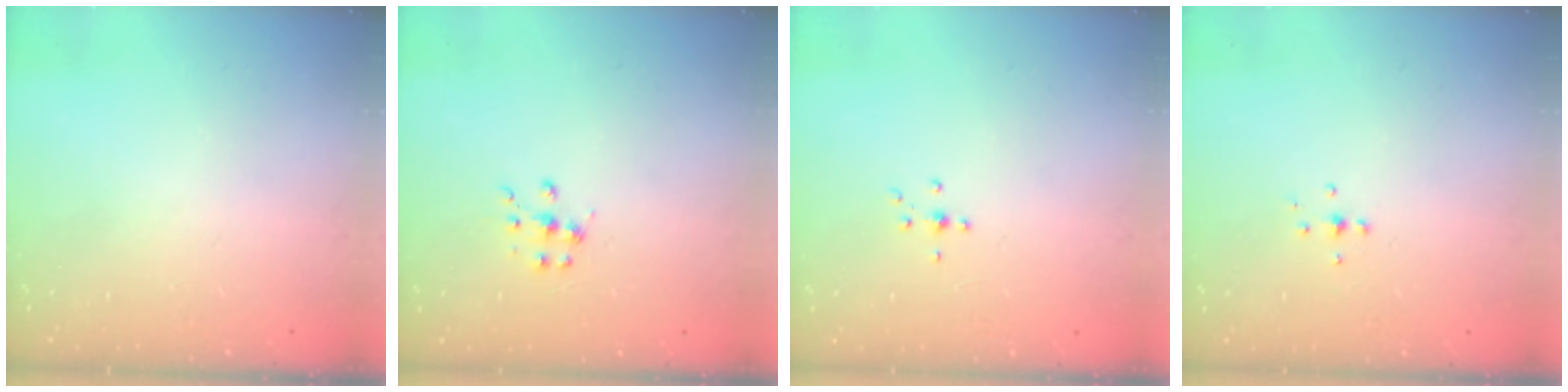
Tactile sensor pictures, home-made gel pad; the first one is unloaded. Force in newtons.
{"total": 6.3, "press": 6.3, "slide": 0.4}
{"total": 3.9, "press": 3.9, "slide": 0.7}
{"total": 4.3, "press": 4.2, "slide": 0.7}